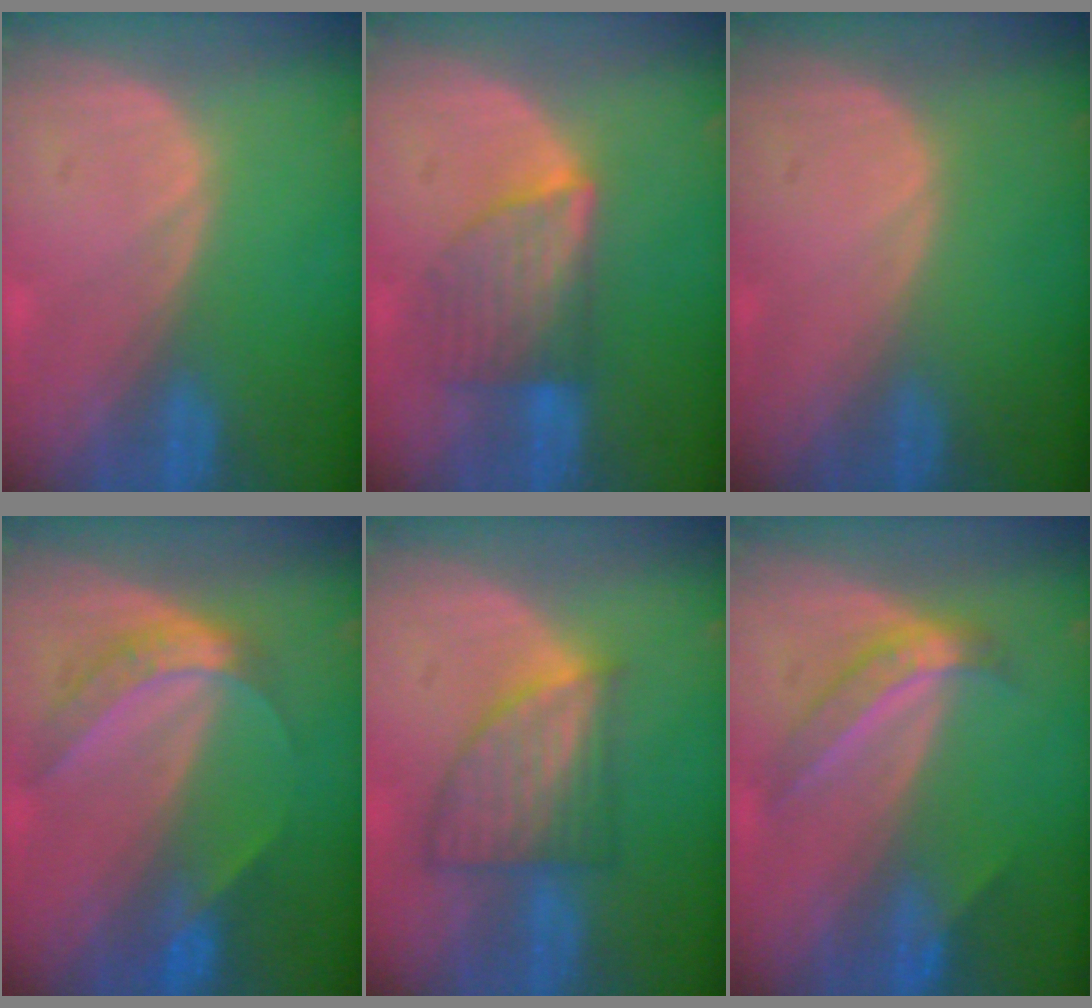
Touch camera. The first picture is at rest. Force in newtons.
{"total": 6.3, "press": 6.2, "slide": 0.6}
{"total": 0.0}
{"total": 6.3, "press": 5.2, "slide": 3.4}
{"total": 7.2, "press": 6.5, "slide": 3.2}
{"total": 5.2, "press": 4.8, "slide": 2.2}